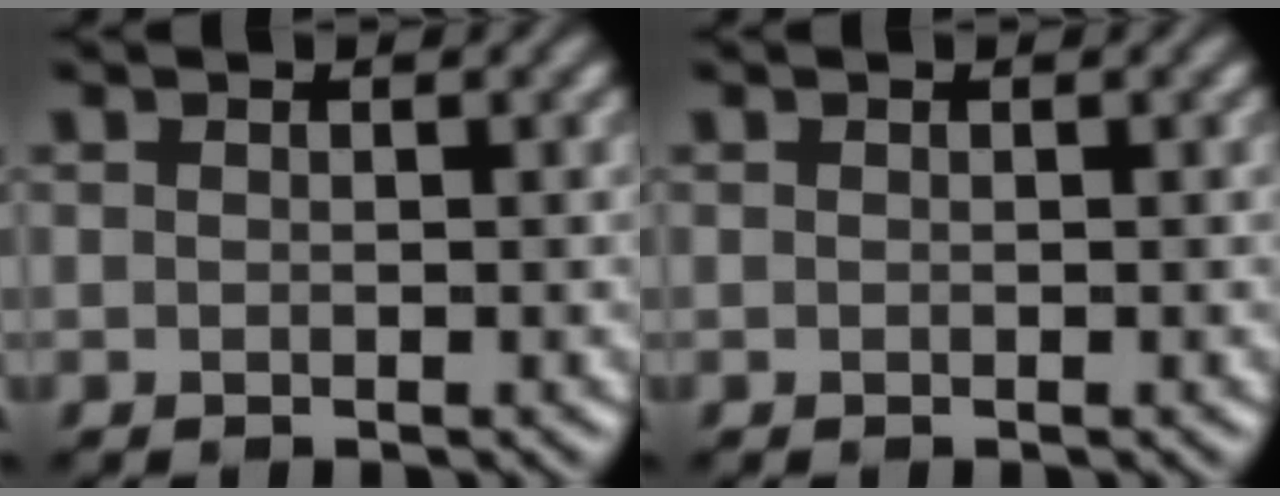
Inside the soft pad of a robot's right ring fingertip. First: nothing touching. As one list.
[{"total": 0.0}]